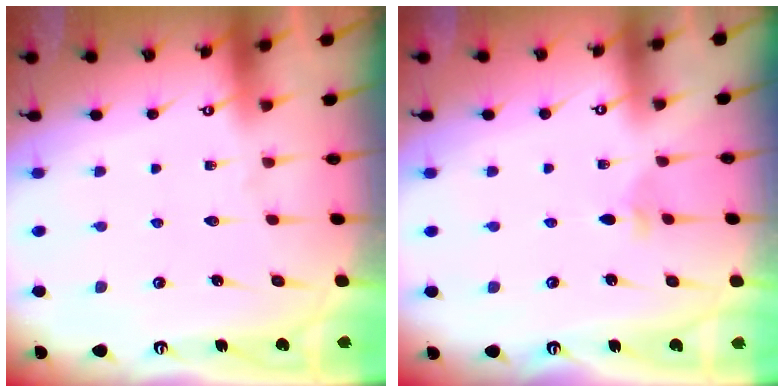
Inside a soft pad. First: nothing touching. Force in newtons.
{"total": 2.0, "press": 2.0, "slide": 0.5}